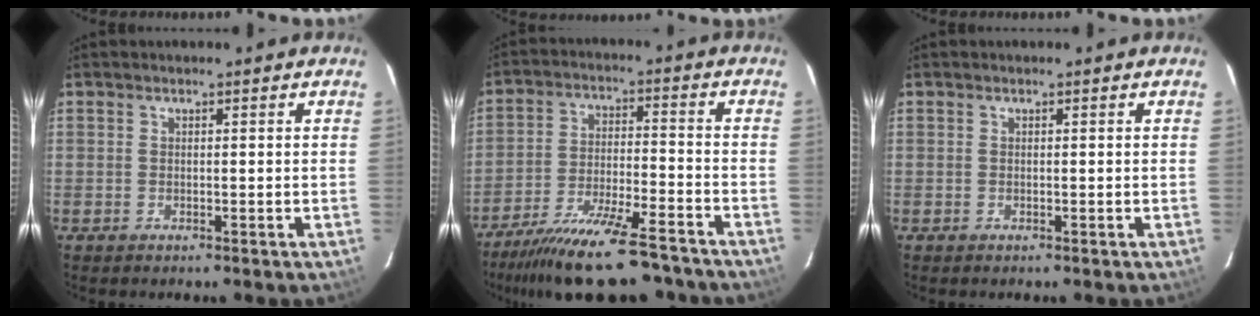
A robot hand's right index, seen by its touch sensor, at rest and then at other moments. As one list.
[{"total": 19.5, "force": [-16.8, 3.6, 9.3], "torque": [-0.183, -0.031, -0.257]}, {"total": 0.0}]